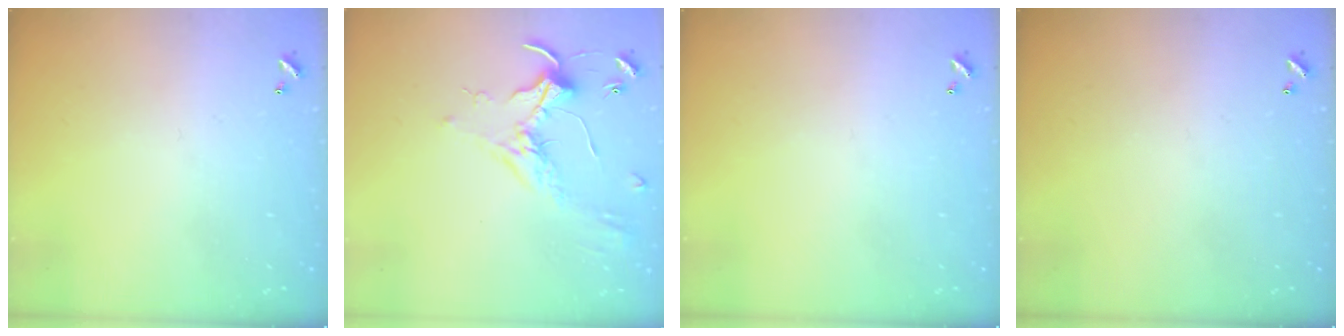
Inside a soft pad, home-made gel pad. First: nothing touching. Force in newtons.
{"total": 1.7, "press": 1.6, "slide": 0.4}
{"total": 0.0}
{"total": 0.0}